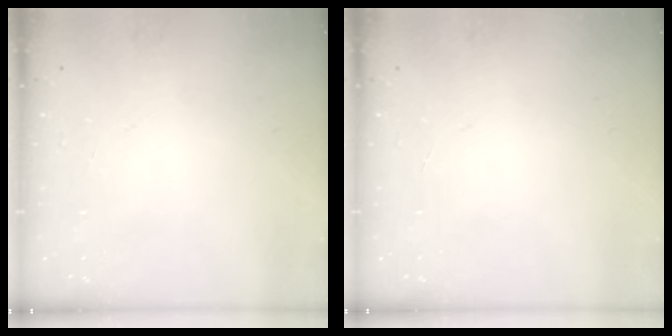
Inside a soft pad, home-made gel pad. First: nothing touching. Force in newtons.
{"total": 0.0}